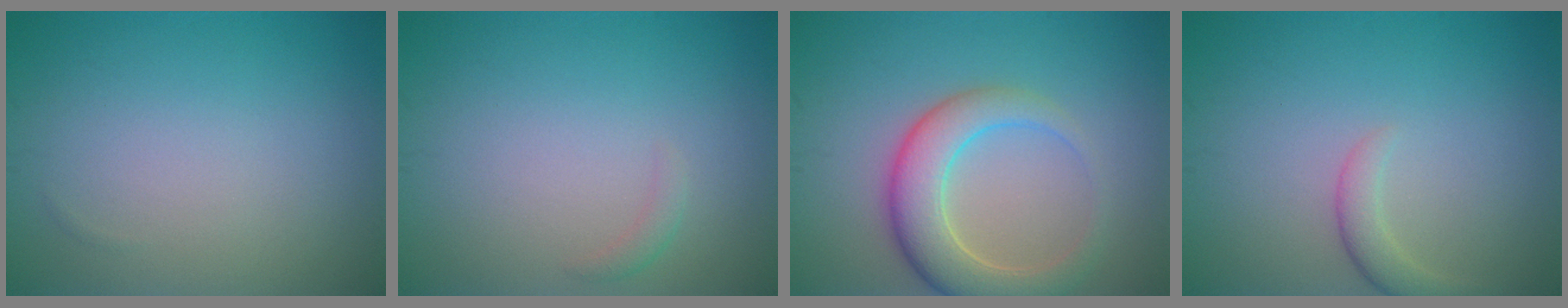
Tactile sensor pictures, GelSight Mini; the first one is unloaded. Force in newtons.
{"total": 0.8, "press": 0.8, "slide": 0.0}
{"total": 5.6, "press": 5.6, "slide": 0.4}
{"total": 2.0, "press": 2.0, "slide": 0.2}